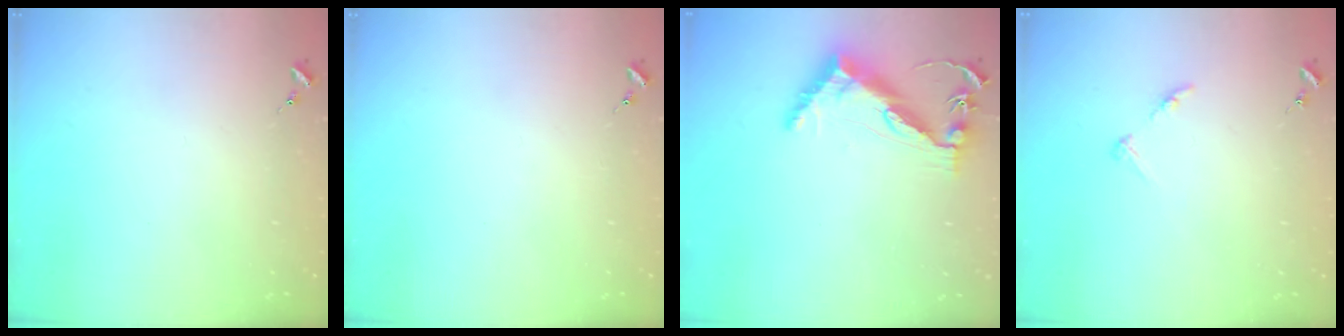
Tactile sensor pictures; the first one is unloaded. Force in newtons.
{"total": 0.0}
{"total": 12.8, "press": 12.8, "slide": 0.8}
{"total": 5.2, "press": 5.2, "slide": 0.6}